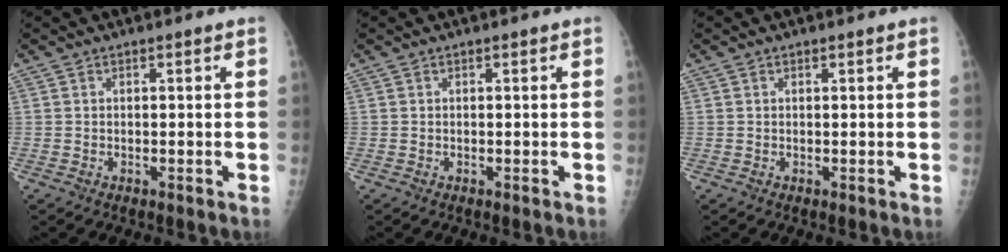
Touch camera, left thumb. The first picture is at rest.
{"total": 0.0}
{"total": 0.0}